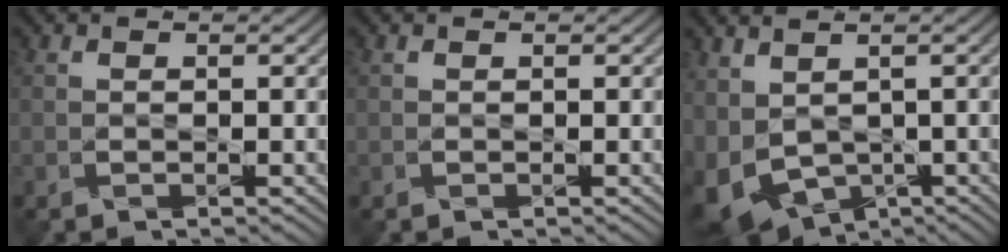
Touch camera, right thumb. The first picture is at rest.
{"total": 0.0}
{"total": 9.2, "force": [-1.3, 5.9, 7.0], "torque": [-0.184, -0.033, -0.006]}